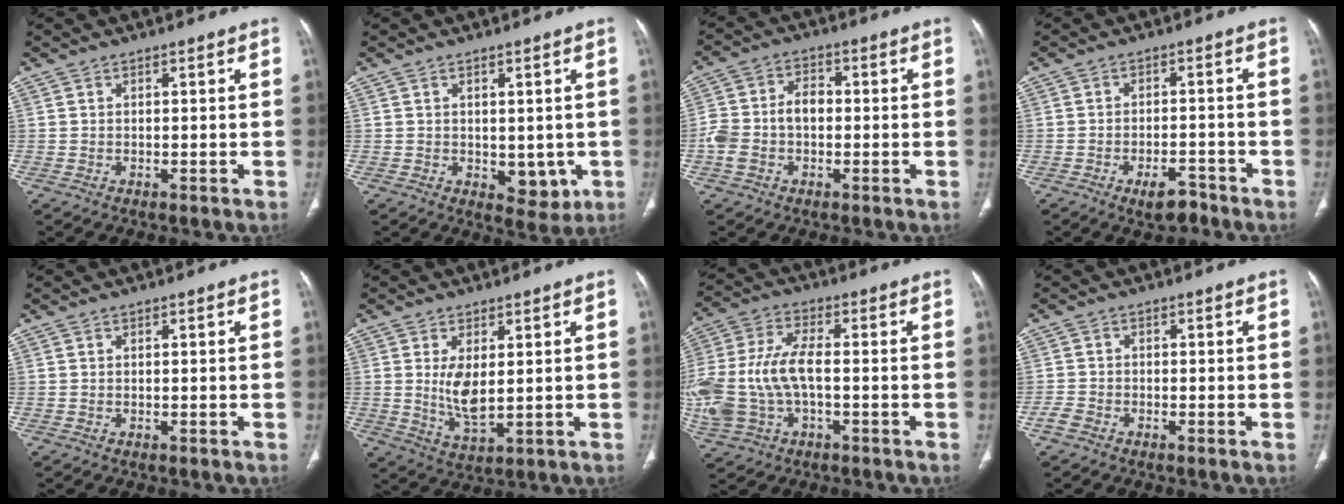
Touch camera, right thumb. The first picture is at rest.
{"total": 5.3, "force": [-0.5, 3.5, 3.9], "torque": [-0.026, -0.011, 0.007]}
{"total": 8.1, "force": [-1.2, 5.6, 5.7], "torque": [-0.119, 0.030, -0.028]}
{"total": 4.9, "force": [-3.4, 2.2, 2.9], "torque": [-0.039, 0.018, -0.049]}
{"total": 0.0}
{"total": 6.4, "force": [1.0, 2.9, 5.6], "torque": [-0.101, -0.021, 0.029]}
{"total": 16.5, "force": [-2.0, 9.2, 13.5], "torque": [-0.321, 0.019, -0.031]}
{"total": 2.1, "force": [-1.5, 0.9, 1.0], "torque": [-0.027, -0.001, -0.036]}